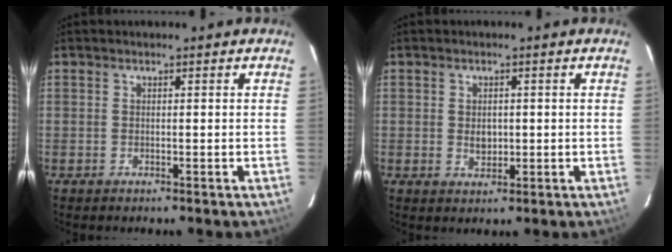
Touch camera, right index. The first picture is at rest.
{"total": 2.7, "force": [0.0, 2.1, 1.7], "torque": [-0.027, 0.001, 0.001]}